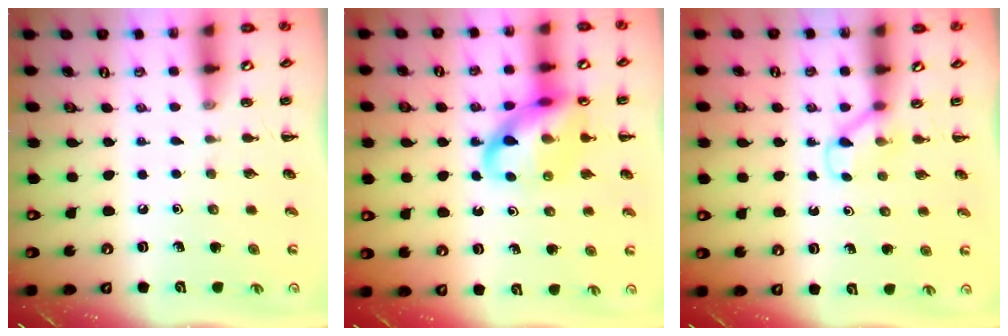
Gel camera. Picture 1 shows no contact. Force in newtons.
{"total": 15.8, "press": 15.7, "slide": 2.0}
{"total": 3.7, "press": 3.5, "slide": 1.2}